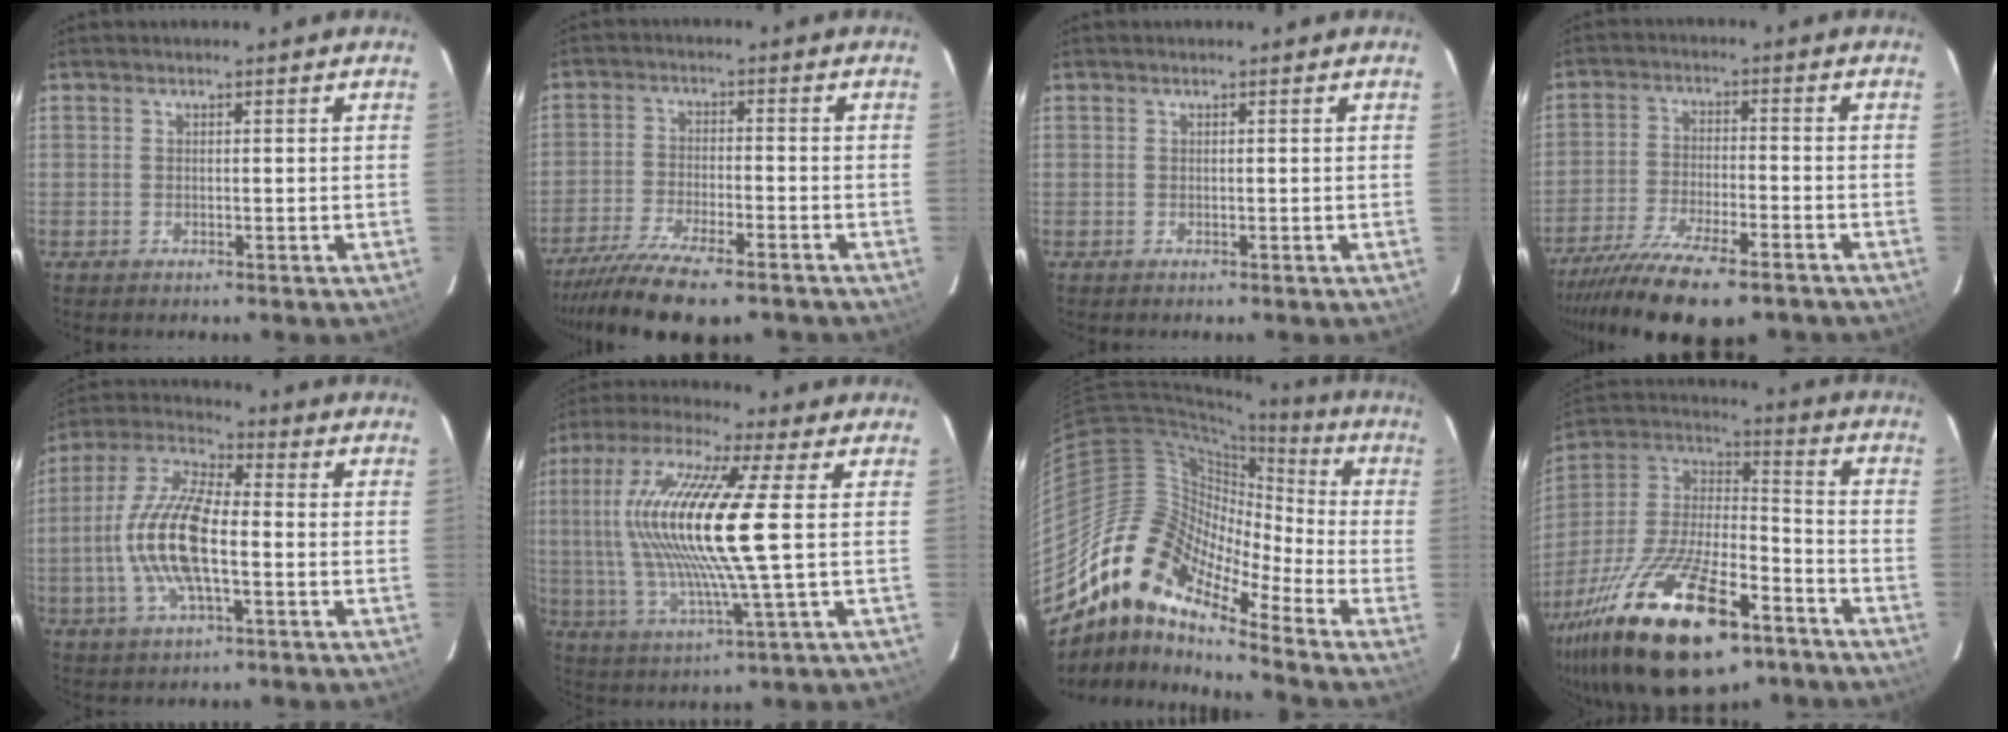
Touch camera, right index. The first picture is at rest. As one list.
[{"total": 14.2, "force": [-11.4, 3.2, 7.8], "torque": [-0.173, -0.038, -0.198]}, {"total": 0.0}, {"total": 17.3, "force": [-13.6, 4.3, 9.8], "torque": [-0.201, -0.044, -0.226]}, {"total": 14.7, "force": [-2.5, 5.2, 13.5], "torque": [-0.282, 0.002, -0.056]}, {"total": 19.6, "force": [2.0, 1.9, 19.4], "torque": [-0.376, 0.003, 0.037]}, {"total": 14.5, "force": [-10.5, 4.8, 8.7], "torque": [-0.123, 0.006, -0.220]}, {"total": 30.7, "force": [-17.9, 12.1, 21.8], "torque": [-0.423, -0.027, -0.292]}]